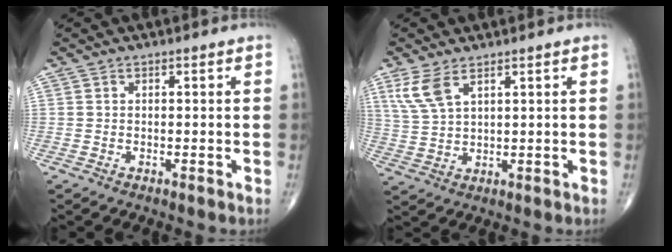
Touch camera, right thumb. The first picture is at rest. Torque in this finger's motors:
{"motor_torque": [-0.69, 0.50, 0.74, 0.23, 0.07]}